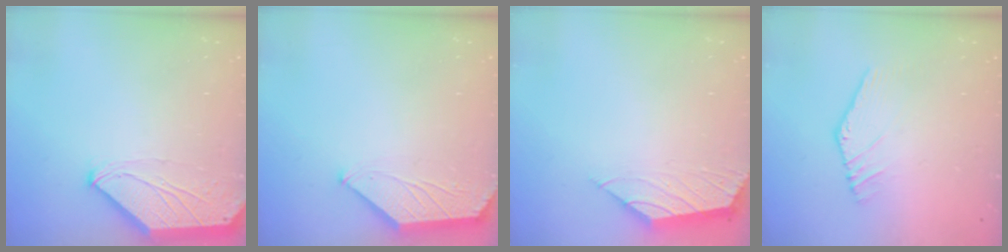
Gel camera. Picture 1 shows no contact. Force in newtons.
{"total": 1.4, "press": 1.4, "slide": 0.2}
{"total": 1.6, "press": 1.5, "slide": 0.5}
{"total": 3.6, "press": 3.6, "slide": 0.1}